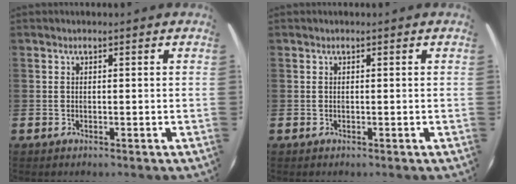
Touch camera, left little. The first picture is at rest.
{"total": 0.0}